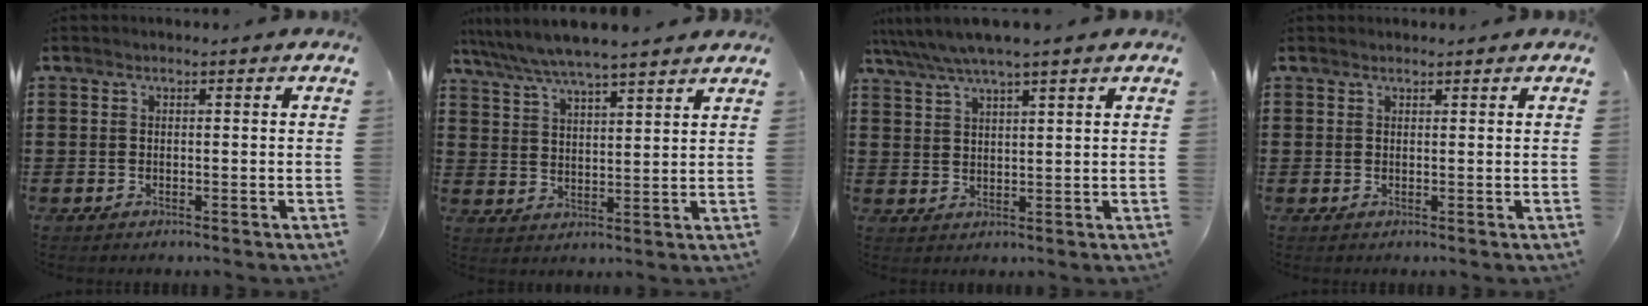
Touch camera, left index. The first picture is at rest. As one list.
[{"total": 5.5, "force": [5.1, 0.2, 2.0], "torque": [-0.058, -0.022, 0.089]}, {"total": 4.3, "force": [3.5, 0.1, 2.5], "torque": [-0.058, -0.009, 0.062]}, {"total": 0.8, "force": [0.7, 0.3, 0.1], "torque": [-0.003, 0.001, 0.015]}]